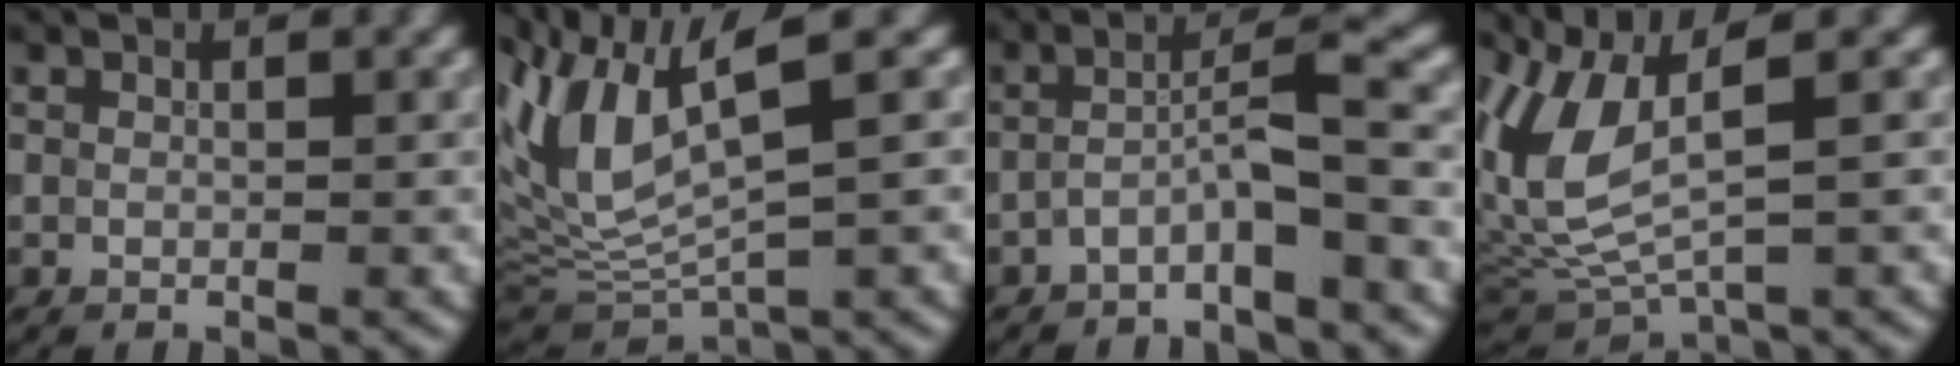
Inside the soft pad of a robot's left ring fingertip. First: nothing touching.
{"total": 9.0, "force": [3.7, 3.2, 7.6], "torque": [-0.176, 0.002, 0.074]}
{"total": 3.8, "force": [-1.8, 0.4, 3.3], "torque": [-0.058, 0.019, -0.041]}
{"total": 8.1, "force": [1.8, 3.3, 7.2], "torque": [-0.173, 0.001, 0.038]}